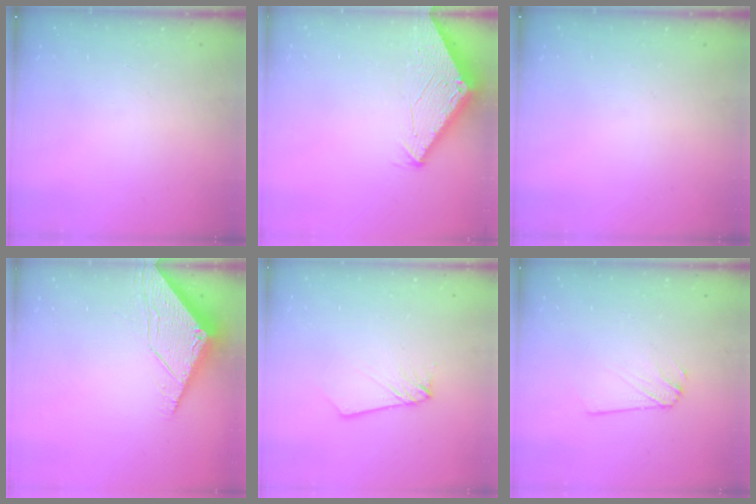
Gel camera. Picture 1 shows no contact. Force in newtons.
{"total": 2.8, "press": 2.8, "slide": 0.1}
{"total": 0.0}
{"total": 6.2, "press": 6.2, "slide": 0.5}
{"total": 2.6, "press": 2.6, "slide": 0.2}
{"total": 2.2, "press": 2.2, "slide": 0.1}